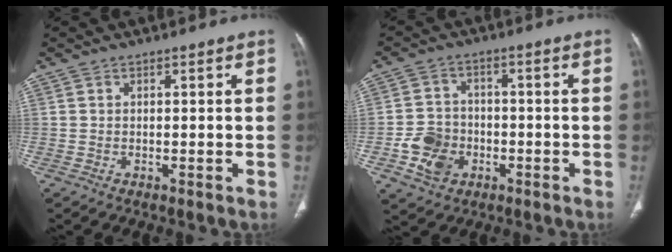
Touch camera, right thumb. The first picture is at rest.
{"total": 8.0, "force": [-2.8, 6.5, 3.7], "torque": [-0.046, 0.016, -0.047]}